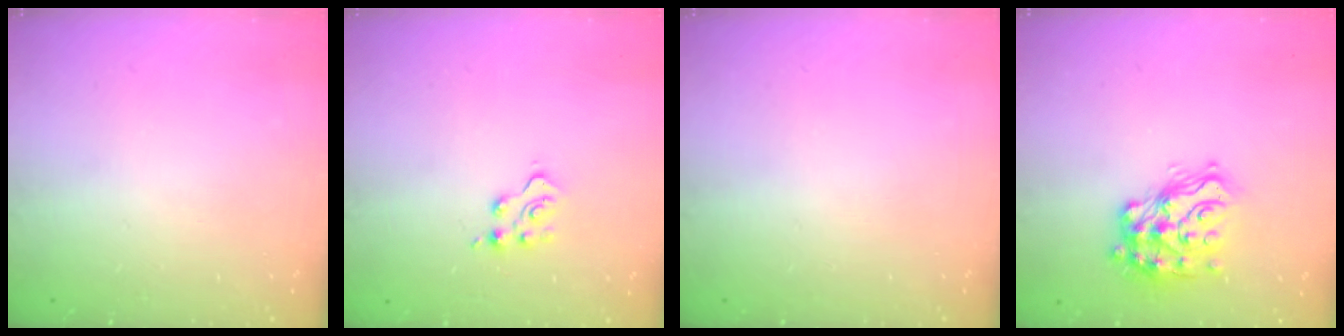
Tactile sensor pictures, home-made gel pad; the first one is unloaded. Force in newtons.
{"total": 4.0, "press": 4.0, "slide": 0.4}
{"total": 0.0}
{"total": 16.0, "press": 15.9, "slide": 1.0}